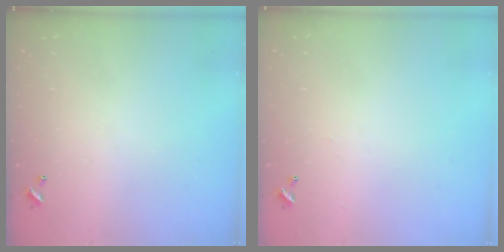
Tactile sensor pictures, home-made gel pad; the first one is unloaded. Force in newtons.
{"total": 2.6, "press": 2.6, "slide": 0.4}